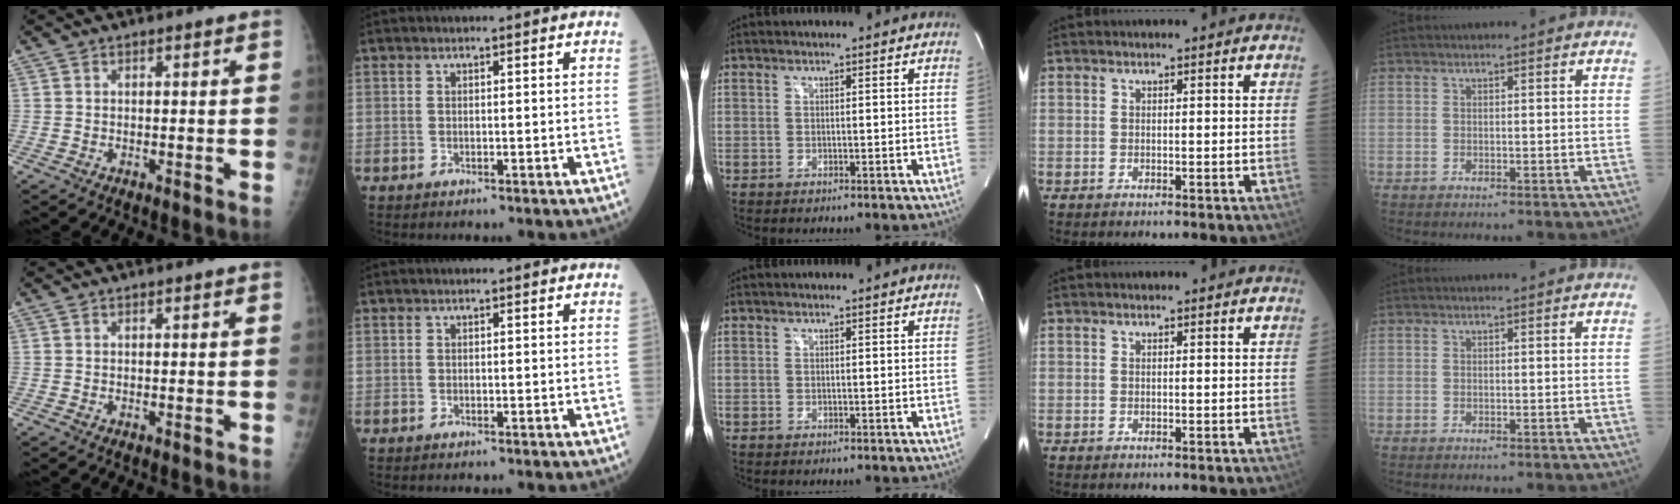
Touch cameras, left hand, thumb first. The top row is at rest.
{}